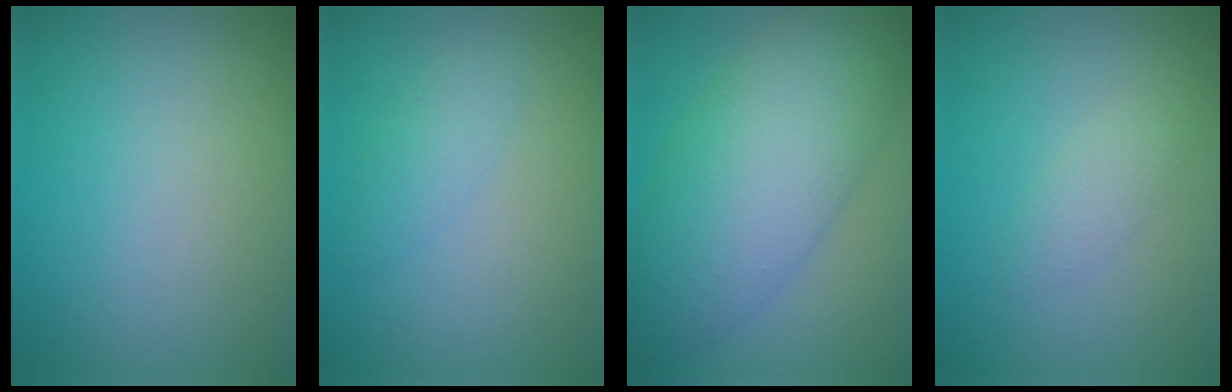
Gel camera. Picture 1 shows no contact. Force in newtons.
{"total": 1.4, "press": 1.4, "slide": 0.0}
{"total": 9.4, "press": 9.4, "slide": 0.3}
{"total": 1.4, "press": 1.4, "slide": 0.1}